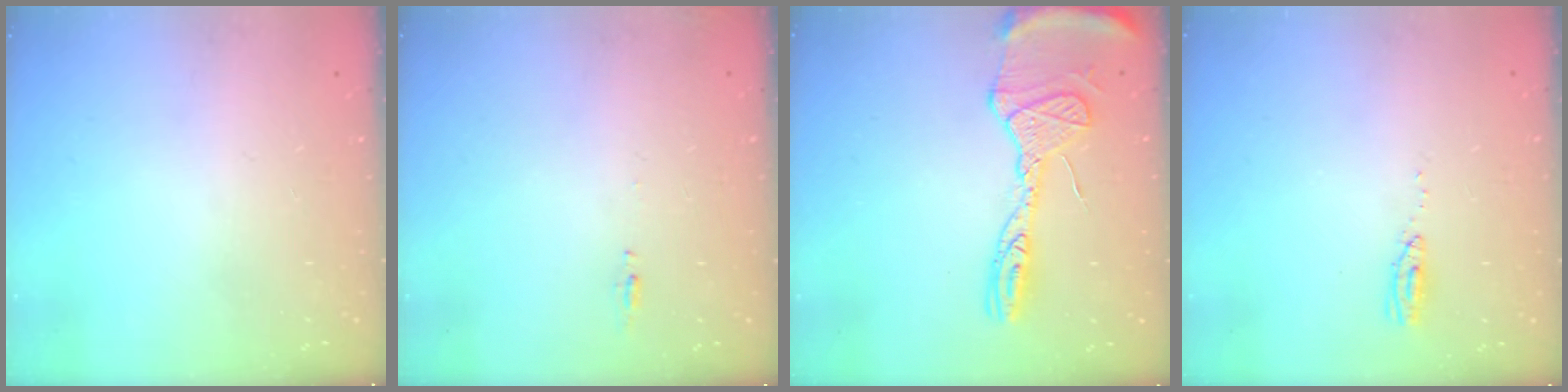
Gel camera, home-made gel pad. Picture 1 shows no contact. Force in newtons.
{"total": 6.0, "press": 5.7, "slide": 1.9}
{"total": 16.0, "press": 15.9, "slide": 1.6}
{"total": 4.1, "press": 4.0, "slide": 1.0}